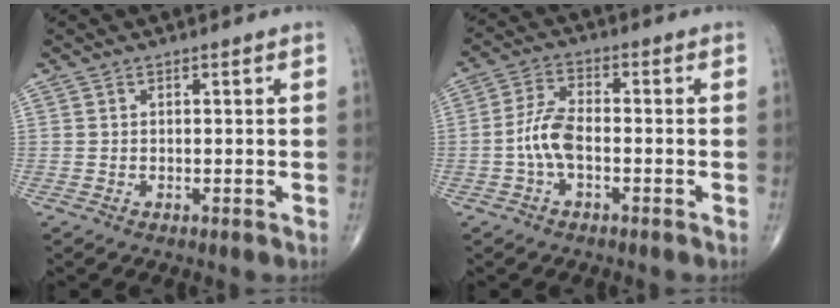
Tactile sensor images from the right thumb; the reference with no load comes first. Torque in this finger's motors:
{"motor_torque": [0.99, 0.43, 0.84, -0.18, 0.06]}